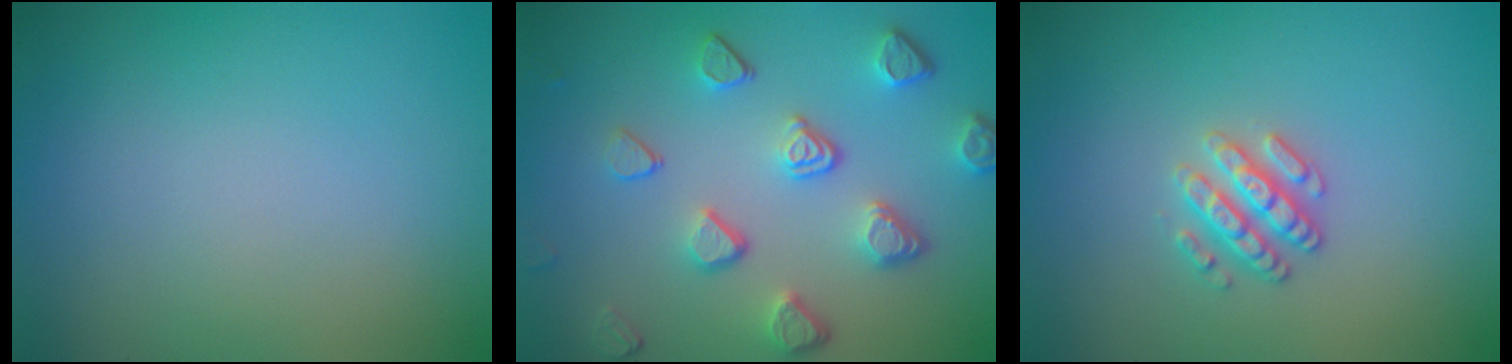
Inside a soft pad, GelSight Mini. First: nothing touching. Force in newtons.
{"total": 5.1, "press": 3.9, "slide": 3.2}
{"total": 2.6, "press": 2.5, "slide": 0.4}